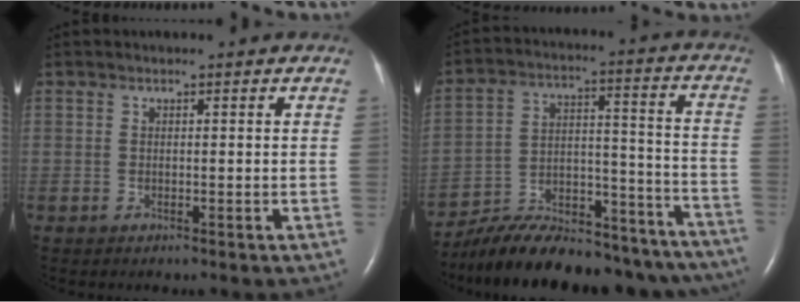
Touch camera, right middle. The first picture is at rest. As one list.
[{"total": 28.1, "force": [-24.9, 7.8, 10.5], "torque": [-0.139, 0.017, -0.352]}]